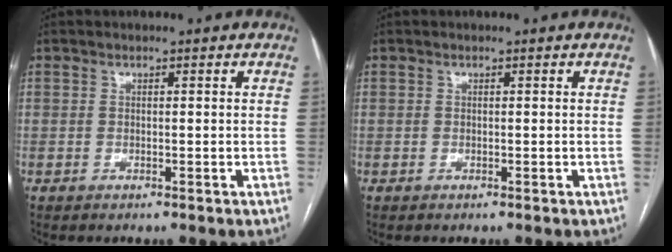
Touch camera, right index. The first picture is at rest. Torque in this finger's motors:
{"motor_torque": [-0.01, 0.00, 0.00, 0.00]}